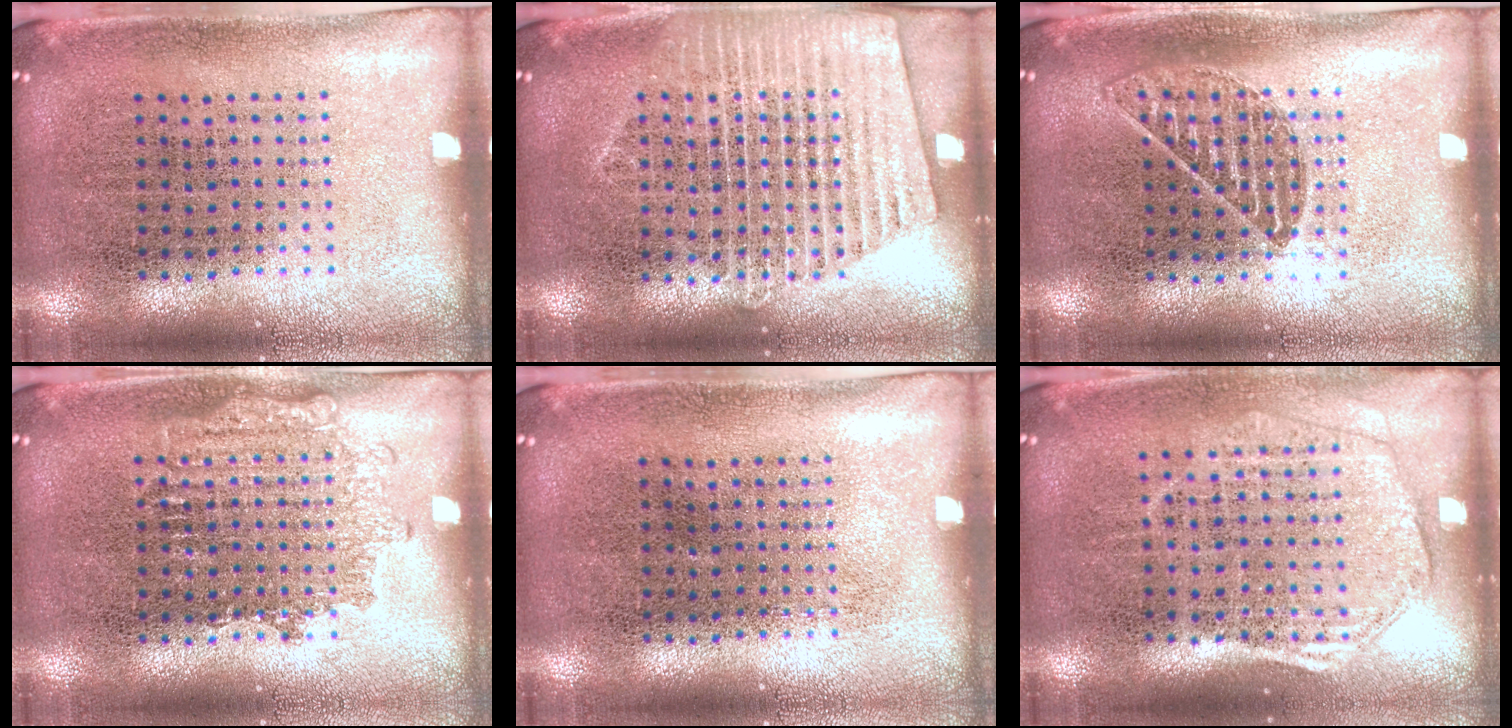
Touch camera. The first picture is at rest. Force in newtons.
{"total": 1.6, "press": 1.6, "slide": 0.3}
{"total": 1.0, "press": 0.9, "slide": 0.4}
{"total": 1.7, "press": 1.6, "slide": 0.3}
{"total": 0.0}
{"total": 1.7, "press": 1.5, "slide": 0.7}